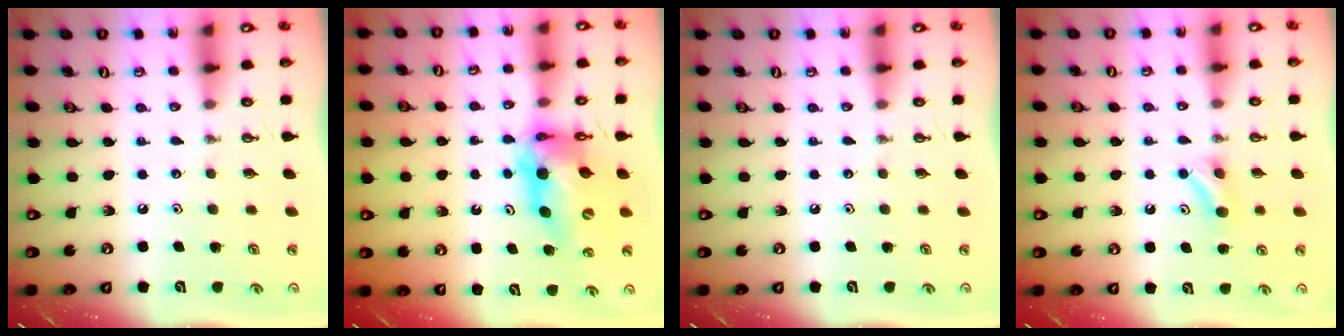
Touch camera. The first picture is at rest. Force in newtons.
{"total": 12.9, "press": 12.8, "slide": 1.3}
{"total": 0.0}
{"total": 4.6, "press": 4.4, "slide": 1.3}